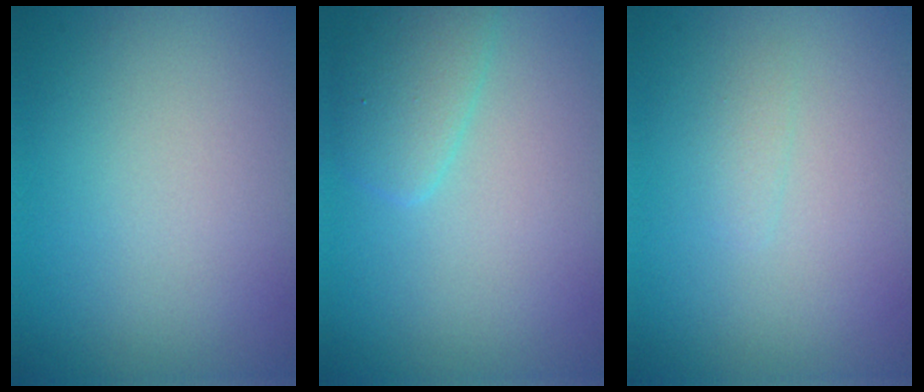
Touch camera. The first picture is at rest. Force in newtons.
{"total": 2.6, "press": 2.6, "slide": 0.1}
{"total": 0.7, "press": 0.7, "slide": 0.0}